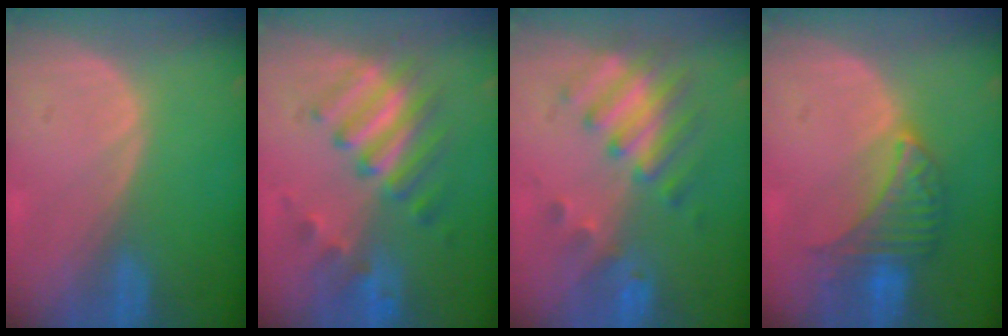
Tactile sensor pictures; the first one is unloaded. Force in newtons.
{"total": 7.6, "press": 7.5, "slide": 1.1}
{"total": 8.3, "press": 7.3, "slide": 4.1}
{"total": 6.5, "press": 6.5, "slide": 0.5}